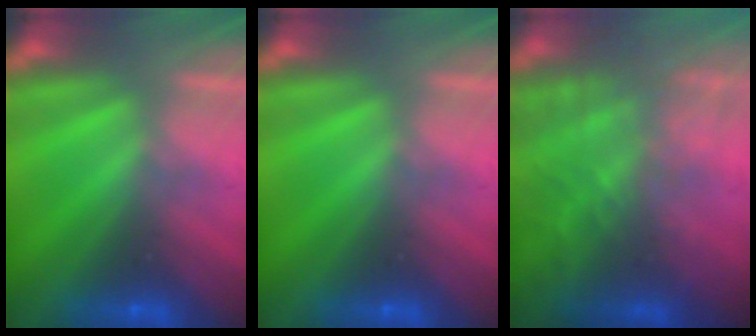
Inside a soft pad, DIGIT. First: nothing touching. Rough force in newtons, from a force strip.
{"total": 0.0}
{"total": 7.7}